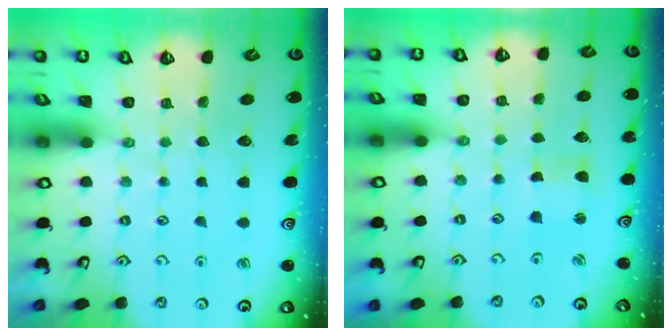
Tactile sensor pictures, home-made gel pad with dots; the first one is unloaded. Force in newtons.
{"total": 1.5, "press": 1.5, "slide": 0.3}